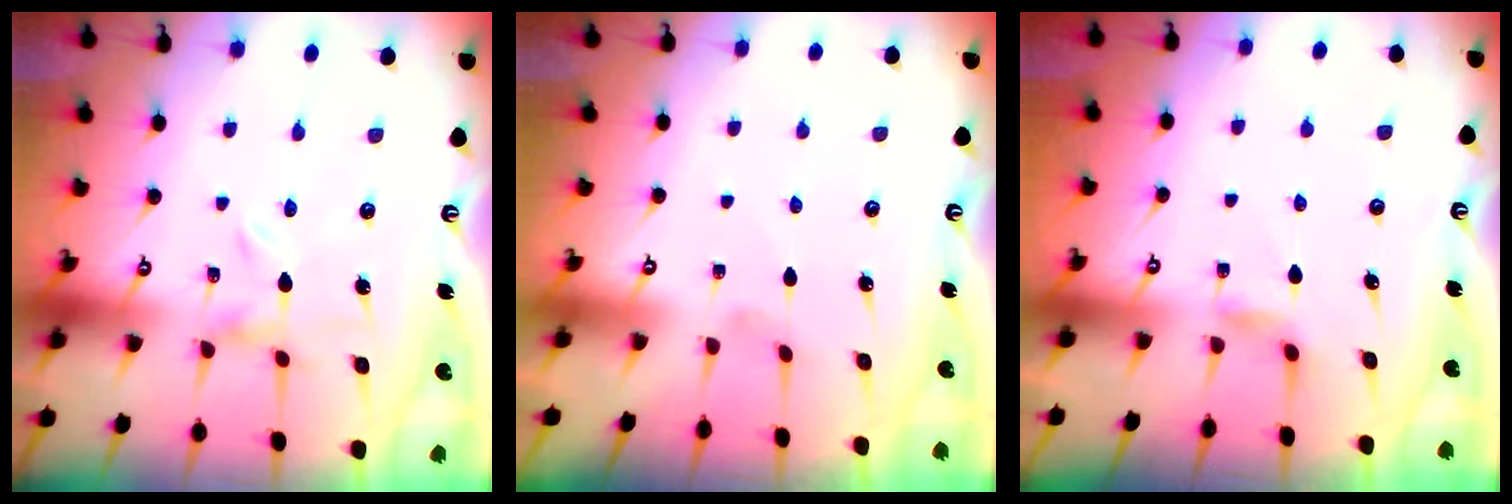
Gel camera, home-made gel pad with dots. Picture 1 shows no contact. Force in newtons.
{"total": 0.0}
{"total": 3.1, "press": 3.1, "slide": 0.5}